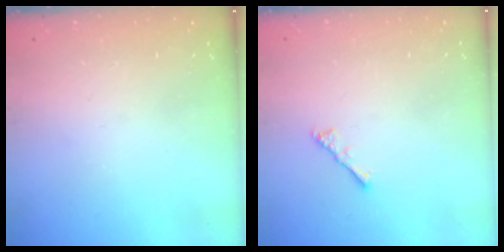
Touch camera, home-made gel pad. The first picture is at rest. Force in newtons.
{"total": 2.1, "press": 2.1, "slide": 0.5}